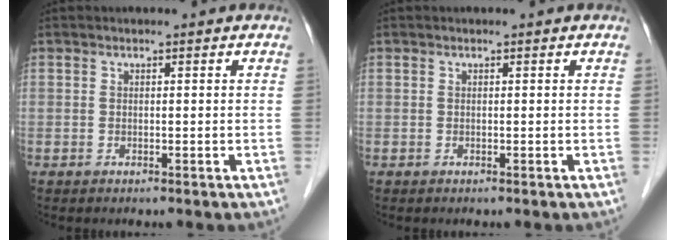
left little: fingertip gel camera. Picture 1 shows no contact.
{"total": 0.0}